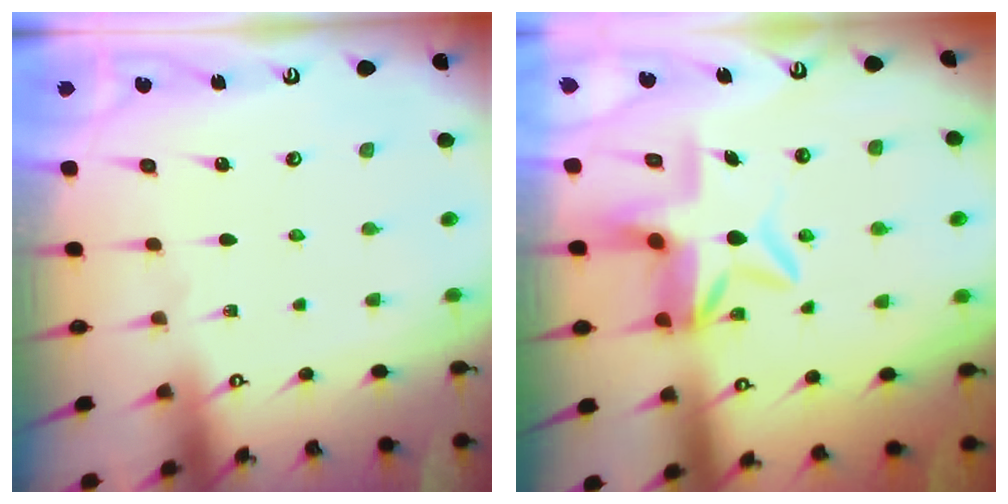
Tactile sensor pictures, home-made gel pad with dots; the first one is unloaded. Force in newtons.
{"total": 6.8, "press": 6.4, "slide": 2.3}